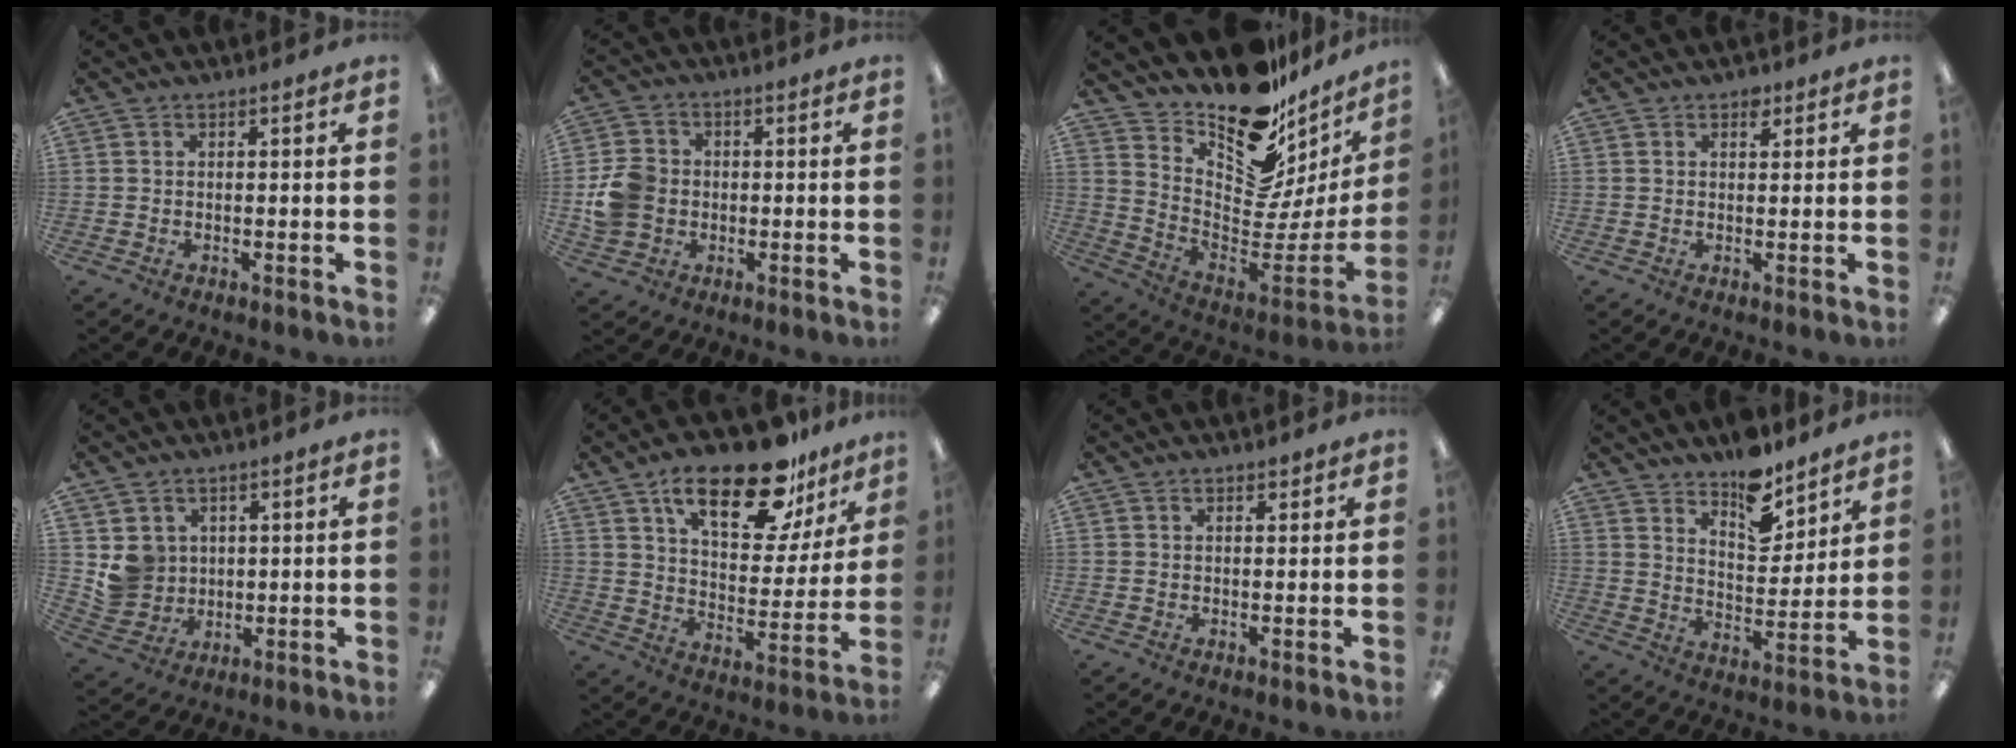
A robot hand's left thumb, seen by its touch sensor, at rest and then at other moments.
{"total": 8.3, "force": [-0.6, 7.3, 4.0], "torque": [-0.080, 0.014, -0.008]}
{"total": 17.1, "force": [14.7, 6.0, 6.6], "torque": [-0.086, -0.153, 0.248]}
{"total": 2.2, "force": [1.4, 1.3, 1.2], "torque": [0.000, -0.005, 0.018]}
{"total": 6.6, "force": [2.4, 6.1, 0.8], "torque": [-0.016, -0.004, 0.049]}
{"total": 21.7, "force": [14.6, 8.8, 13.5], "torque": [-0.208, -0.078, 0.241]}
{"total": 1.2, "force": [0.9, 0.6, 0.6], "torque": [-0.004, -0.003, 0.015]}
{"total": 11.0, "force": [9.0, 4.6, 4.5], "torque": [-0.054, -0.068, 0.160]}